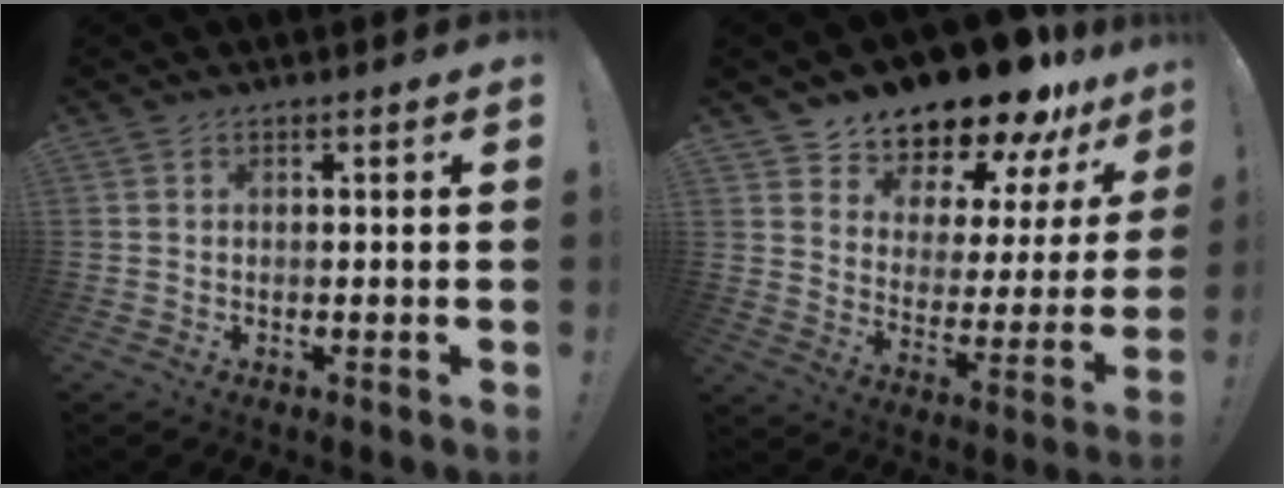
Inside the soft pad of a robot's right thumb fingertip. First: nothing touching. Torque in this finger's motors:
{"motor_torque": [0.27, 2.14, 0.29, 0.20, 0.00]}